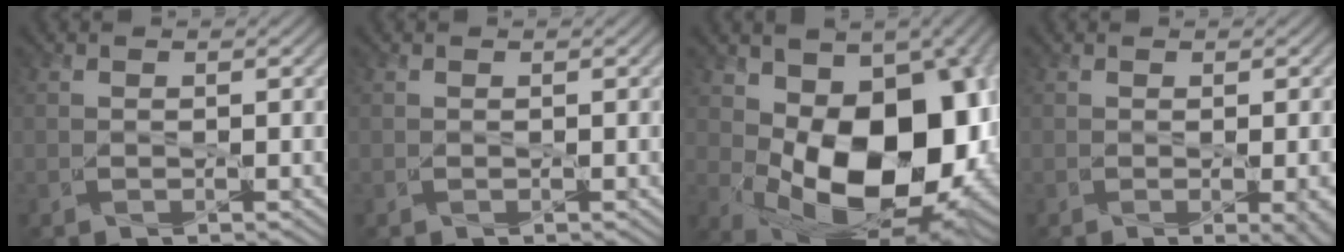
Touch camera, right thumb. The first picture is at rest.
{"total": 0.0}
{"total": 17.3, "force": [0.5, 10.3, 13.9], "torque": [-0.208, -0.035, 0.021]}
{"total": 4.1, "force": [-1.0, 0.9, 3.9], "torque": [-0.049, -0.003, -0.003]}